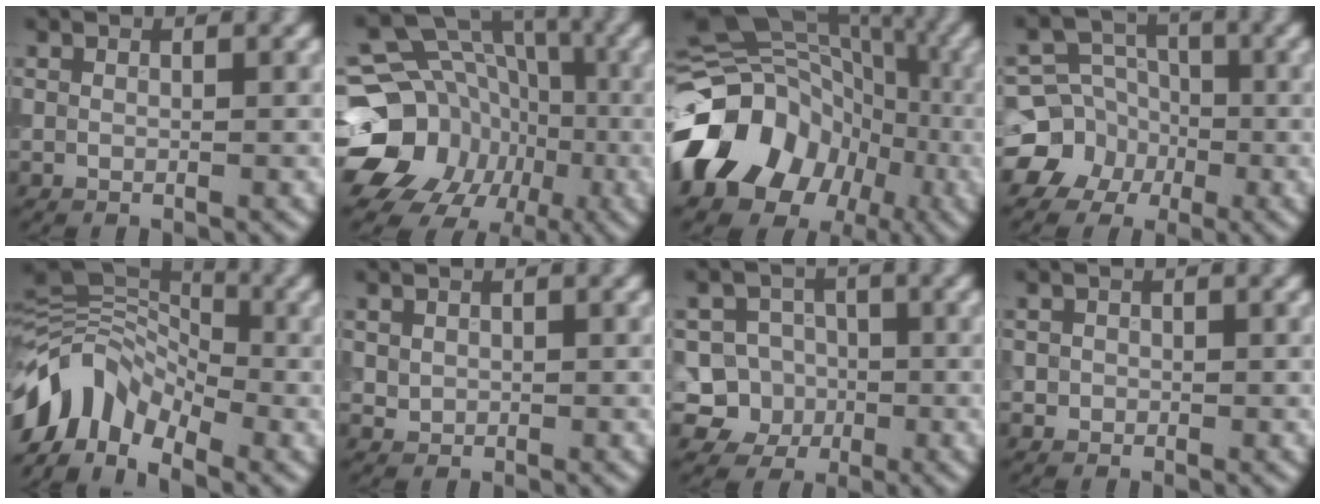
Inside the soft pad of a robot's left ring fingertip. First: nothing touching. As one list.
[{"total": 17.2, "force": [-4.1, 14.9, 7.5], "torque": [-0.147, -0.008, -0.090]}, {"total": 13.5, "force": [-4.6, 10.5, 7.0], "torque": [-0.135, 0.005, -0.099]}, {"total": 7.9, "force": [-3.1, 7.1, 1.7], "torque": [-0.017, -0.003, -0.077]}, {"total": 8.8, "force": [-4.5, 5.5, 5.2], "torque": [-0.089, 0.008, -0.098]}, {"total": 0.9, "force": [0.2, 0.9, 0.3], "torque": [-0.002, -0.003, 0.006]}, {"total": 7.4, "force": [-2.0, 6.9, 1.7], "torque": [-0.013, 0.012, -0.061]}, {"total": 0.8, "force": [0.0, 0.8, 0.1], "torque": [0.009, -0.004, -0.004]}]